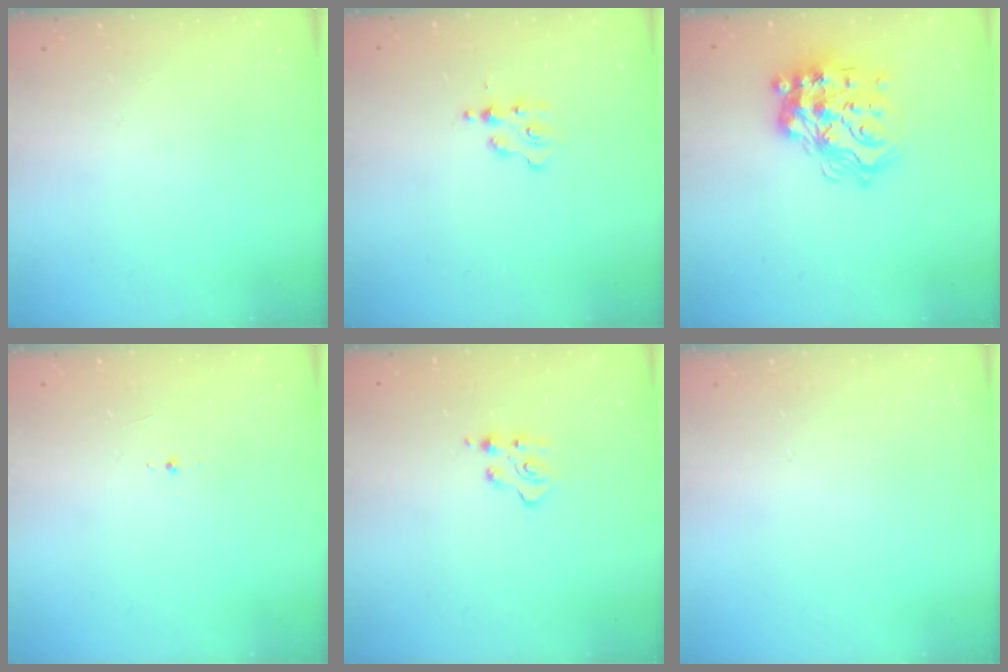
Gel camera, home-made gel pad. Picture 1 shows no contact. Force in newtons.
{"total": 1.7, "press": 1.7, "slide": 0.3}
{"total": 19.6, "press": 19.5, "slide": 1.4}
{"total": 2.7, "press": 2.5, "slide": 0.8}
{"total": 3.8, "press": 3.8, "slide": 0.5}
{"total": 0.0}